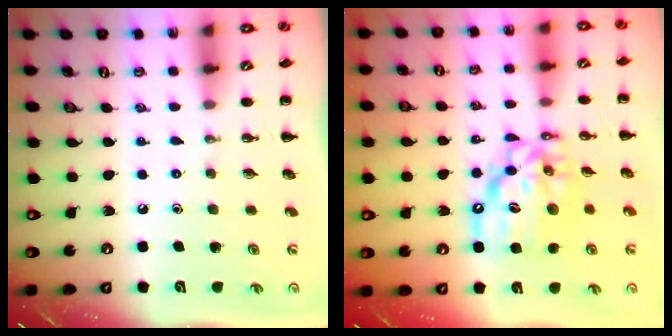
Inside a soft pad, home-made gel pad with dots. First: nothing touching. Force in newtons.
{"total": 12.6, "press": 12.2, "slide": 3.4}